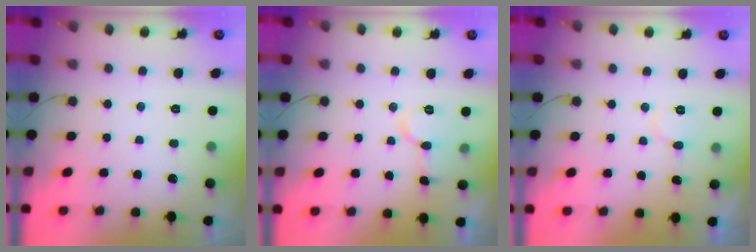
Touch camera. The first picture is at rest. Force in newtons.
{"total": 7.7, "press": 7.7, "slide": 0.2}
{"total": 4.9, "press": 4.9, "slide": 0.5}